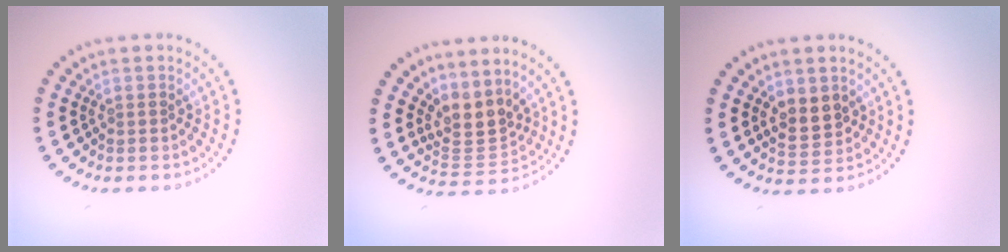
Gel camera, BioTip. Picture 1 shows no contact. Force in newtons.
{"total": 3.2, "press": 2.3, "slide": 2.1}
{"total": 2.4, "press": 2.3, "slide": 0.7}